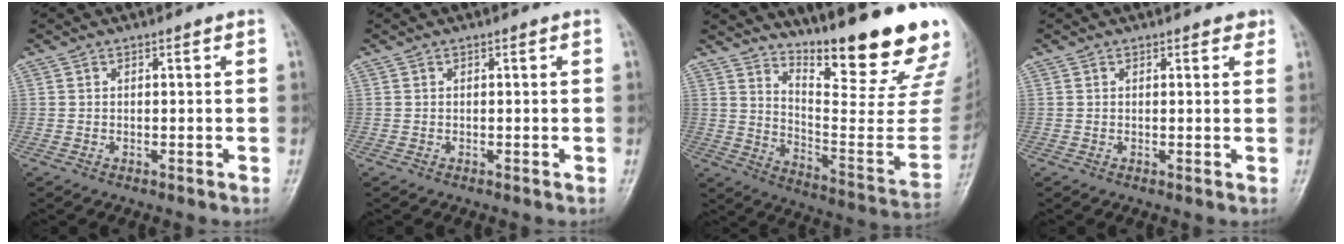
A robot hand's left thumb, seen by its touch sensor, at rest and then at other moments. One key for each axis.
{"total": 0.0}
{"total": 25.9, "fx": 20.0, "fy": 4.3, "fz": 15.9, "tx": -0.210, "ty": -0.158, "tz": 0.283}
{"total": 1.7, "fx": 1.3, "fy": 0.8, "fz": 0.8, "tx": 0.002, "ty": -0.005, "tz": 0.011}